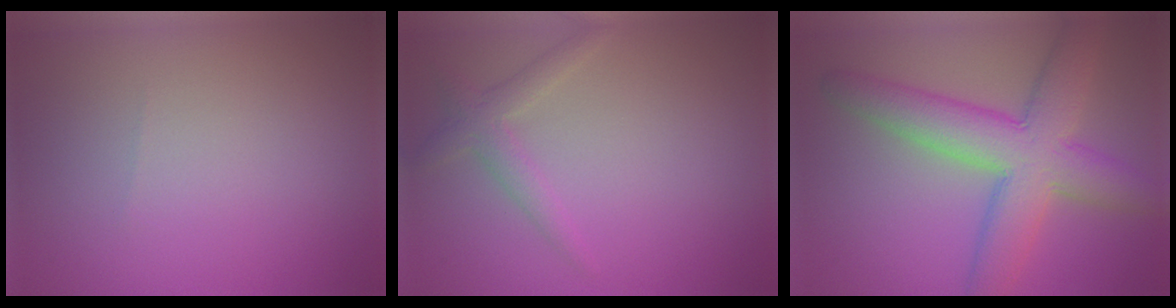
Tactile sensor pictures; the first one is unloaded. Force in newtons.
{"total": 1.9, "press": 1.9, "slide": 0.0}
{"total": 8.1, "press": 8.1, "slide": 0.4}